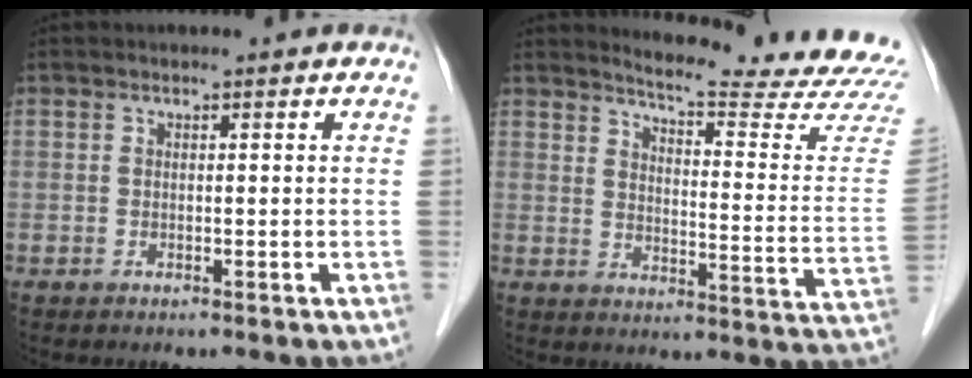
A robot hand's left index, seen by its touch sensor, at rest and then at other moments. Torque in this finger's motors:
{"motor_torque": [0.27, -0.55, 0.10, 0.02]}